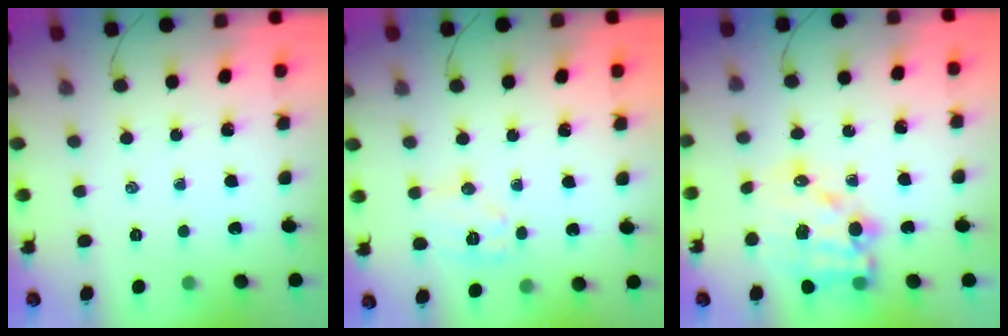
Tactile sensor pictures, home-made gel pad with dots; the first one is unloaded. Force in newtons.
{"total": 8.9, "press": 8.9, "slide": 0.1}
{"total": 15.4, "press": 15.0, "slide": 3.2}